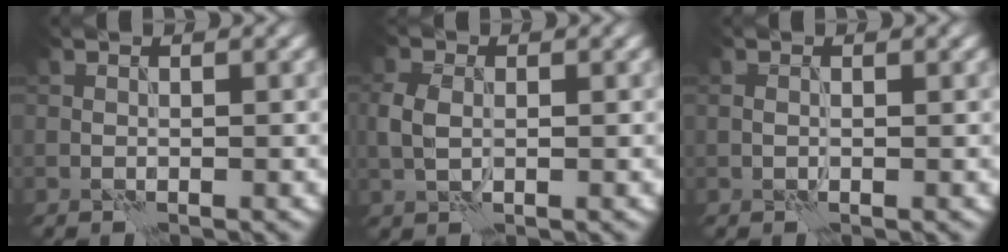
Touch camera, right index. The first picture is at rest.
{"total": 2.5, "force": [0.1, 1.7, 1.8], "torque": [-0.047, 0.001, 0.001]}
{"total": 1.0, "force": [0.2, 0.6, 0.7], "torque": [-0.012, -0.003, 0.003]}